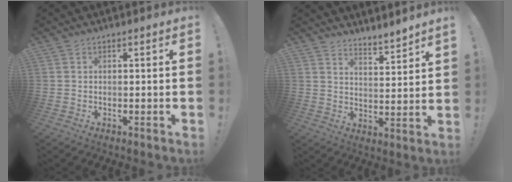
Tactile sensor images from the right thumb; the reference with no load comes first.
{"total": 5.2, "force": [4.9, 0.1, 1.7], "torque": [-0.019, -0.052, 0.083]}